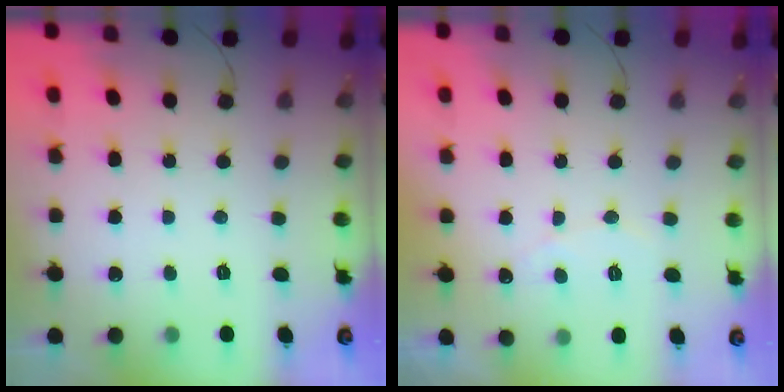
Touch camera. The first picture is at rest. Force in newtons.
{"total": 4.5, "press": 4.5, "slide": 0.3}